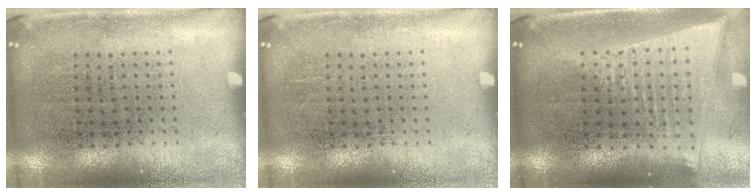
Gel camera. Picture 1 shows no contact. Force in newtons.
{"total": 0.0}
{"total": 2.1, "press": 1.8, "slide": 1.1}